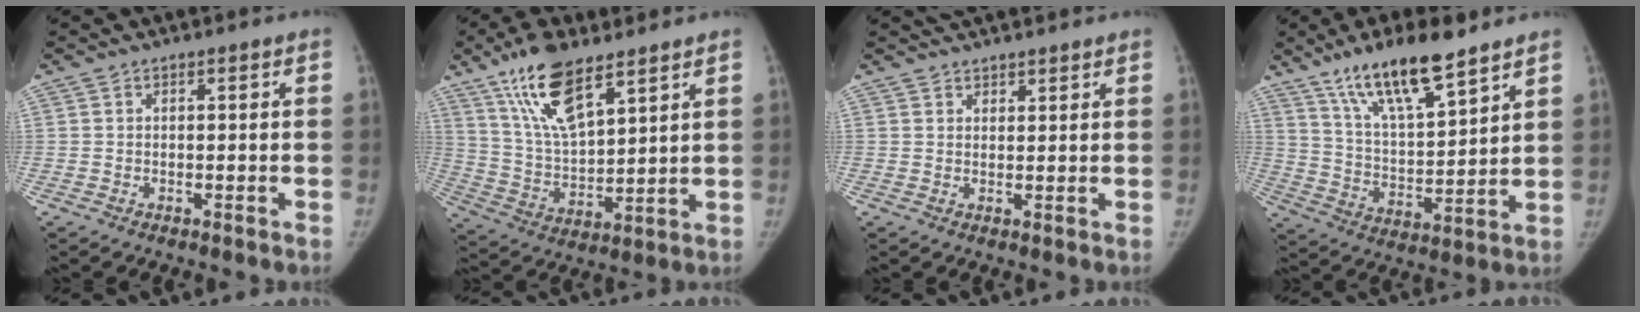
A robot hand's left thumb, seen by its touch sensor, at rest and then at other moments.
{"total": 14.6, "force": [9.3, 5.3, 9.9], "torque": [-0.165, -0.040, 0.186]}
{"total": 4.6, "force": [4.2, 1.5, 1.1], "torque": [0.011, 0.006, 0.064]}
{"total": 16.1, "force": [11.2, 4.2, 10.8], "torque": [-0.171, -0.058, 0.211]}